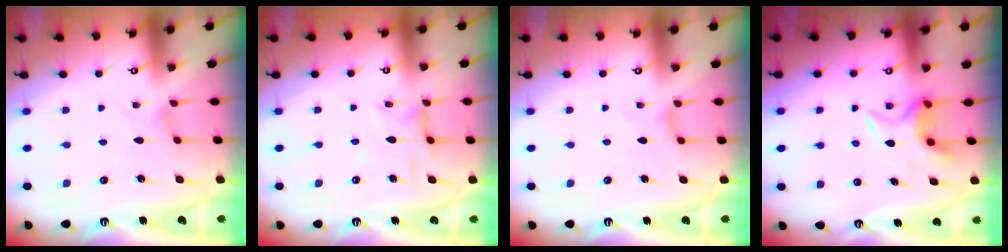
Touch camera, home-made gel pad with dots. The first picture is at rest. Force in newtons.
{"total": 3.5, "press": 3.5, "slide": 0.3}
{"total": 1.6, "press": 1.5, "slide": 0.4}
{"total": 5.4, "press": 5.4, "slide": 0.6}